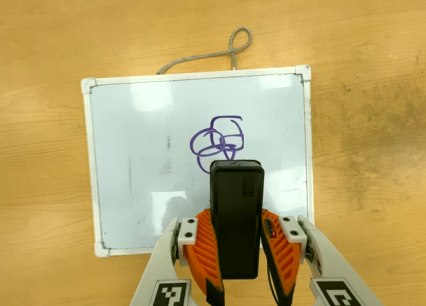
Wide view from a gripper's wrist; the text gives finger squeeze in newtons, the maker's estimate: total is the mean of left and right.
{"total": 8.9, "left": 7.3, "right": 10.5}